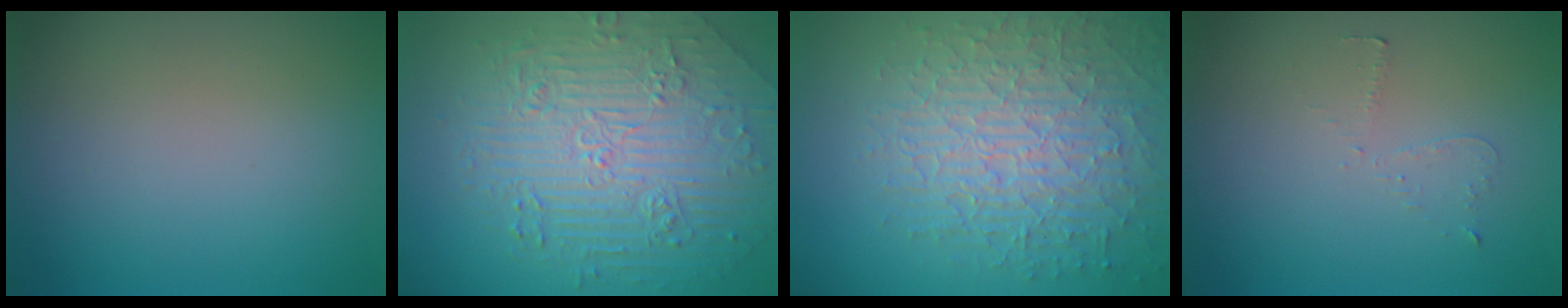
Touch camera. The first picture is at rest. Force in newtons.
{"total": 6.1, "press": 5.5, "slide": 2.6}
{"total": 8.2, "press": 5.9, "slide": 5.7}
{"total": 0.7, "press": 0.6, "slide": 0.4}